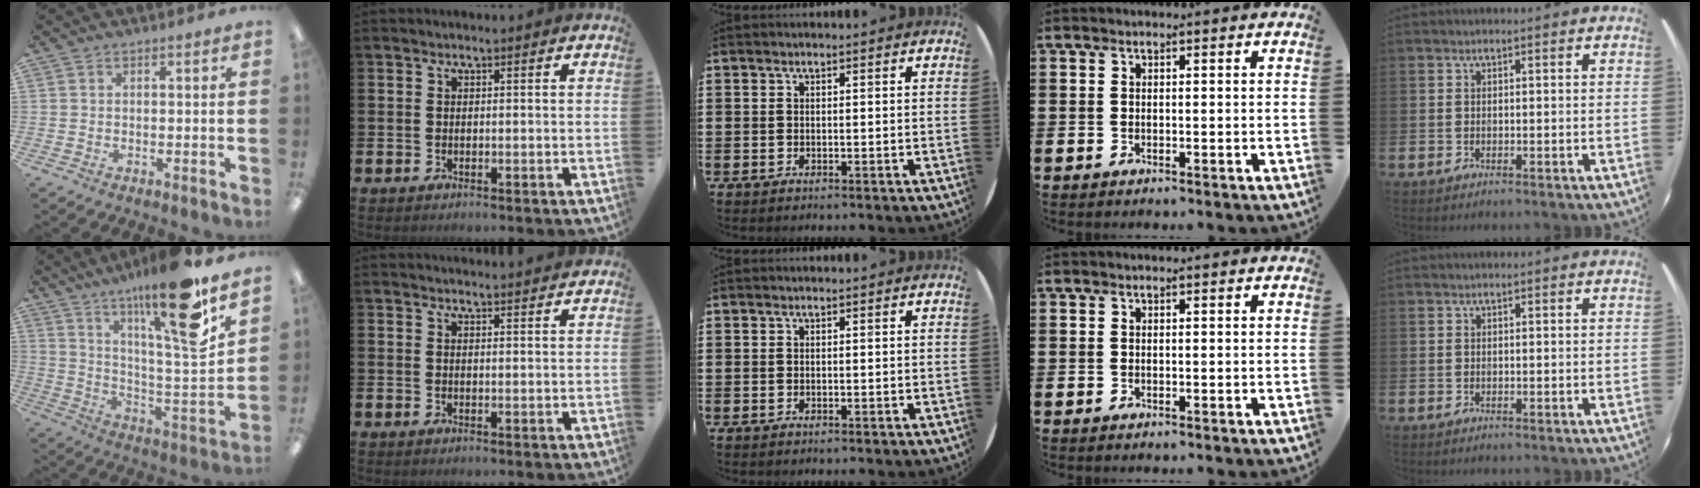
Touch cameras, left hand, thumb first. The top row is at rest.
{"thumb": {"total": 19.2, "force": [14.2, 1.3, 12.9], "torque": [-0.219, -0.095, 0.219]}, "index": {"total": 1.9, "force": [1.9, 0.0, -0.1], "torque": [0.008, -0.013, 0.033]}}